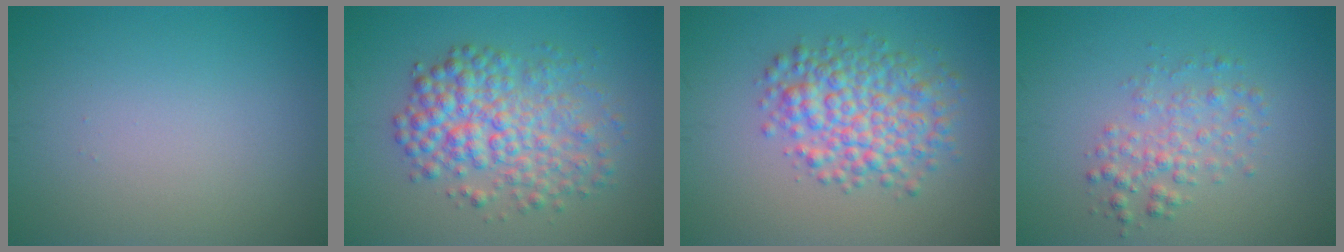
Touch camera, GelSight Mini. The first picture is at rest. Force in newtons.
{"total": 6.0, "press": 6.0, "slide": 0.1}
{"total": 5.9, "press": 5.9, "slide": 0.2}
{"total": 2.6, "press": 2.6, "slide": 0.1}